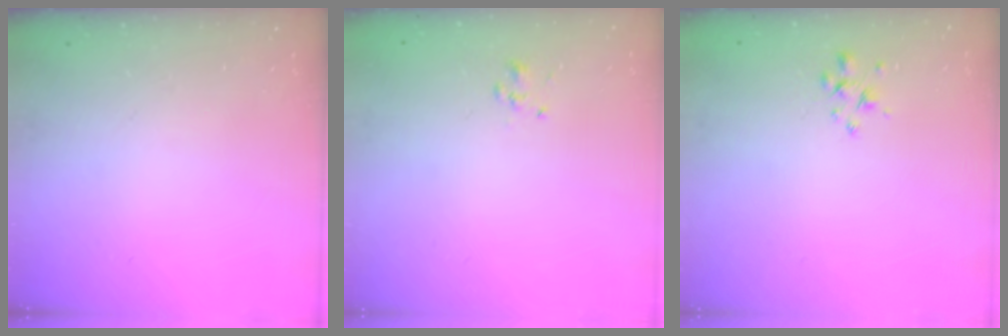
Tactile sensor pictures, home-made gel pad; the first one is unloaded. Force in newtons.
{"total": 0.9, "press": 0.7, "slide": 0.6}
{"total": 2.6, "press": 2.5, "slide": 0.7}